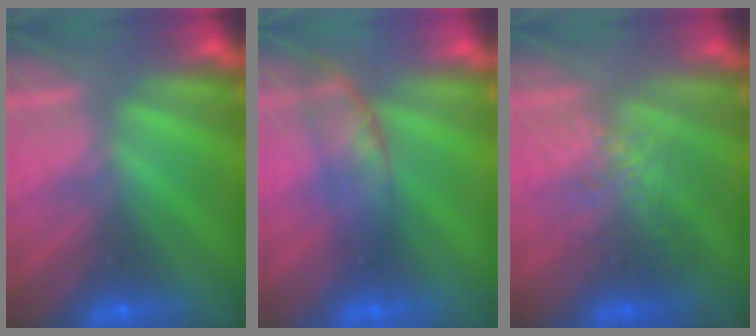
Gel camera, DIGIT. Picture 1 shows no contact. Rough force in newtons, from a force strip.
{"total": 2.7}
{"total": 2.5}